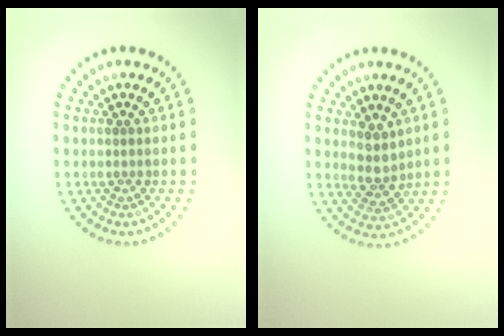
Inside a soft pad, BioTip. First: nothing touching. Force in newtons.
{"total": 2.3, "press": 2.0, "slide": 1.2}